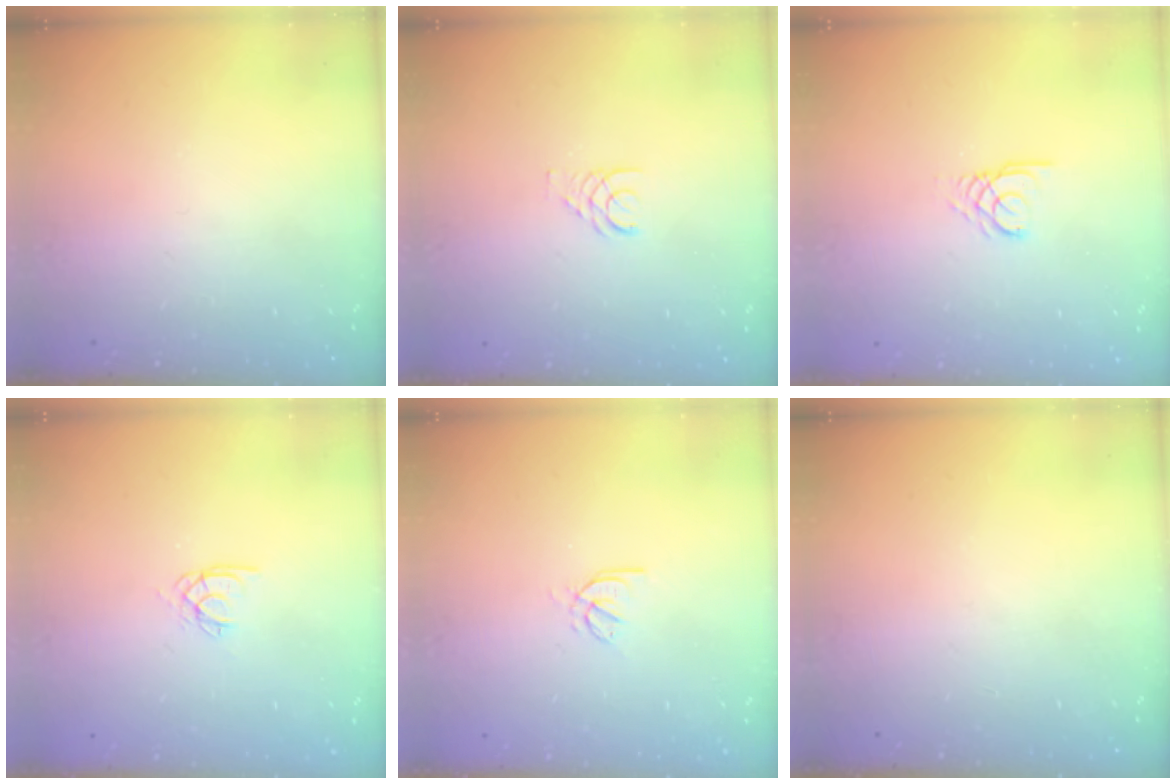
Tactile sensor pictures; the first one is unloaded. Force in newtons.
{"total": 1.7, "press": 1.7, "slide": 0.2}
{"total": 2.7, "press": 2.7, "slide": 0.3}
{"total": 2.5, "press": 2.5, "slide": 0.1}
{"total": 1.7, "press": 1.6, "slide": 0.5}
{"total": 0.0}